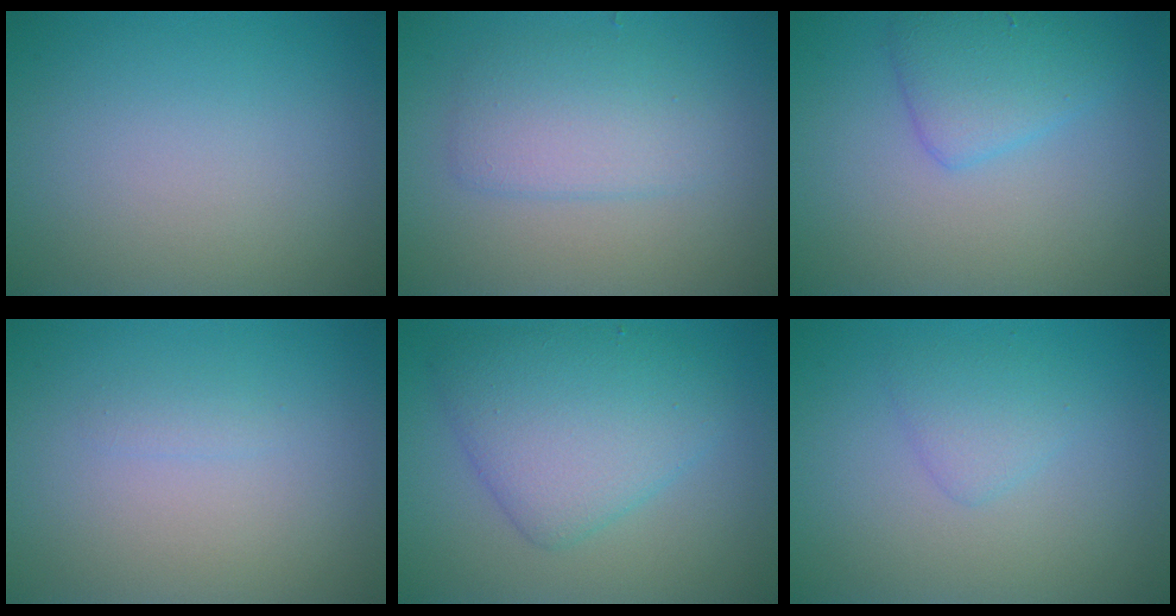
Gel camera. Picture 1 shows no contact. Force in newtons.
{"total": 2.3, "press": 2.3, "slide": 0.1}
{"total": 3.1, "press": 3.1, "slide": 0.1}
{"total": 0.7, "press": 0.7, "slide": 0.0}
{"total": 5.7, "press": 5.7, "slide": 0.2}
{"total": 1.6, "press": 1.6, "slide": 0.2}